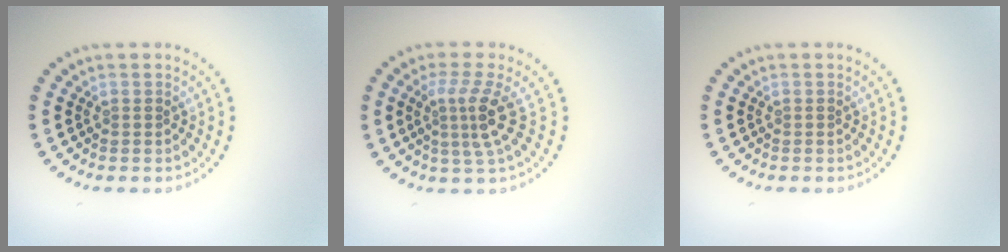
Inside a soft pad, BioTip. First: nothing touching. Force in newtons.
{"total": 3.4, "press": 2.3, "slide": 2.5}
{"total": 0.0}